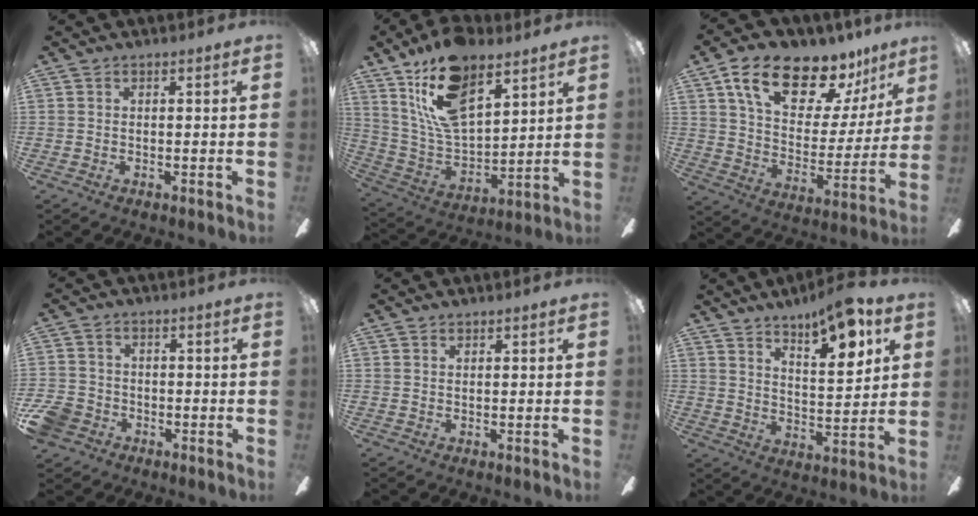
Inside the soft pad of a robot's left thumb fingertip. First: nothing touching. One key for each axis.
{"total": 18.9, "fx": 12.0, "fy": 9.0, "fz": 11.6, "tx": -0.225, "ty": -0.051, "tz": 0.215}
{"total": 18.7, "fx": 13.2, "fy": 8.4, "fz": 10.3, "tx": -0.166, "ty": -0.084, "tz": 0.226}
{"total": 6.4, "fx": -3.3, "fy": 4.9, "fz": 2.3, "tx": -0.067, "ty": 0.021, "tz": -0.067}
{"total": 0.5, "fx": 0.4, "fy": 0.3, "fz": 0.1, "tx": -0.003, "ty": 0.000, "tz": 0.009}
{"total": 11.1, "fx": 8.1, "fy": 3.0, "fz": 6.9, "tx": -0.103, "ty": -0.045, "tz": 0.136}